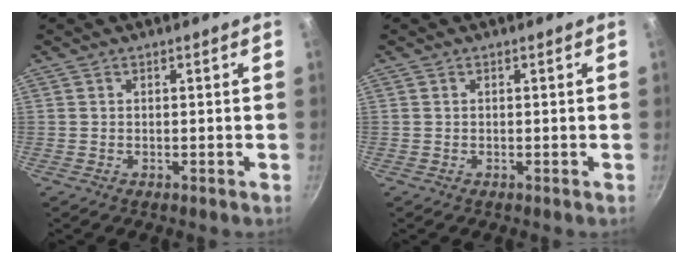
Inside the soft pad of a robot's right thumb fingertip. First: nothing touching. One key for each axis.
{"total": 0.0}